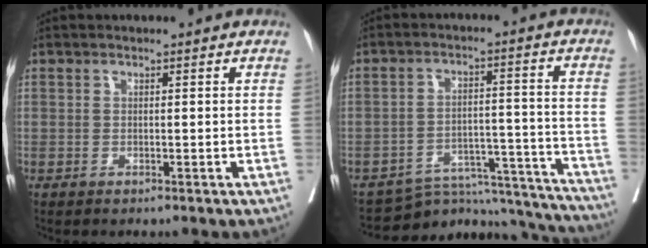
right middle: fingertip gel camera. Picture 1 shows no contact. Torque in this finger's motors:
{"motor_torque": [-0.64, -0.71, -0.26, -0.06]}